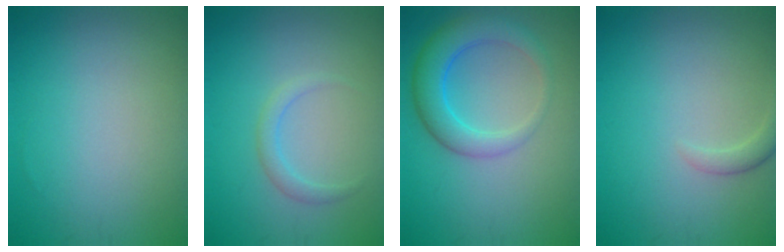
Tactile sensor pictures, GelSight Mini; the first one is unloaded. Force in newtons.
{"total": 1.5, "press": 1.5, "slide": 0.1}
{"total": 4.9, "press": 4.9, "slide": 0.2}
{"total": 1.4, "press": 1.4, "slide": 0.1}